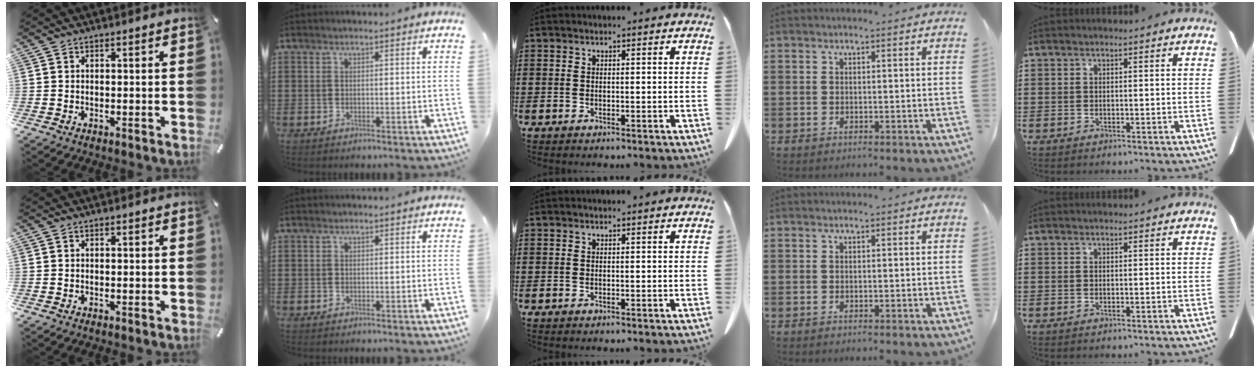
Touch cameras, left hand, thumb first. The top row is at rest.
{}